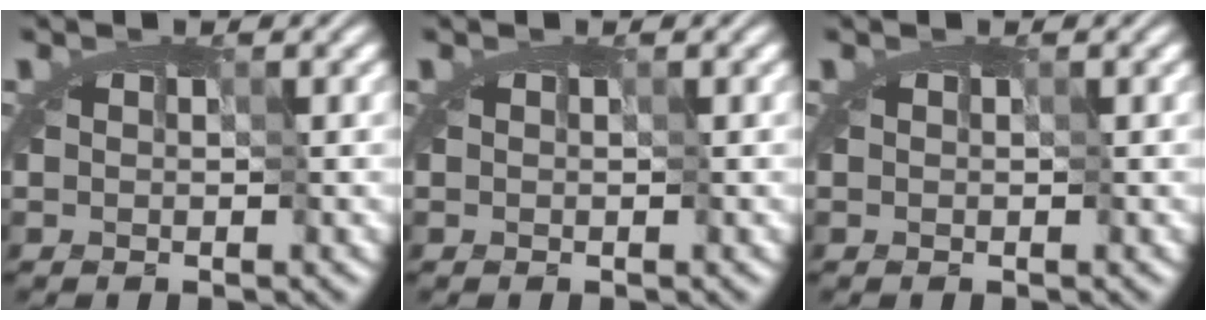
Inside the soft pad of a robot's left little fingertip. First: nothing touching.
{"total": 0.0}
{"total": 0.0}